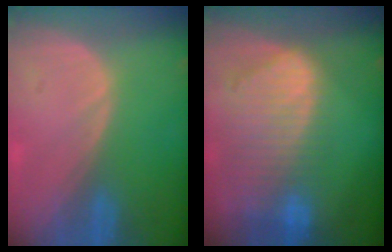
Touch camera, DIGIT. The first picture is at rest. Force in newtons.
{"total": 10.4, "press": 8.9, "slide": 5.4}